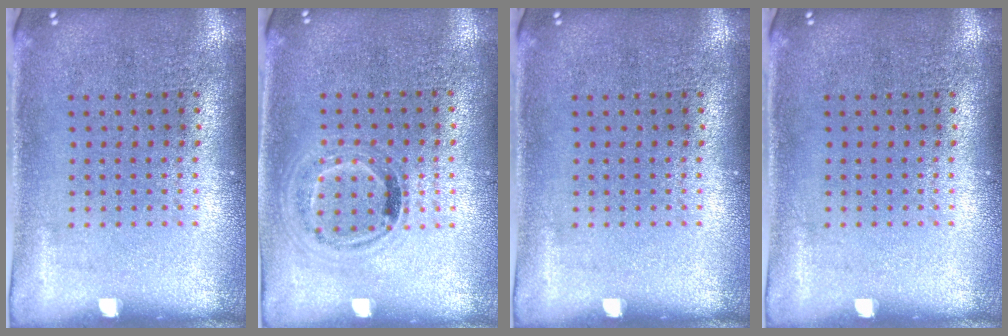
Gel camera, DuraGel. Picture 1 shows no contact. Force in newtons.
{"total": 1.0, "press": 0.9, "slide": 0.5}
{"total": 0.0}
{"total": 0.0}